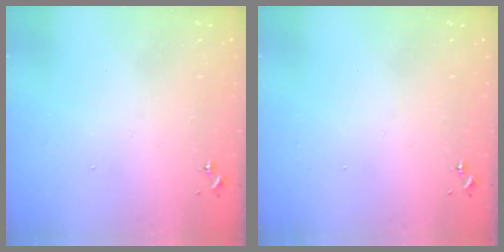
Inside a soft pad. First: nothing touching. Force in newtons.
{"total": 0.0}